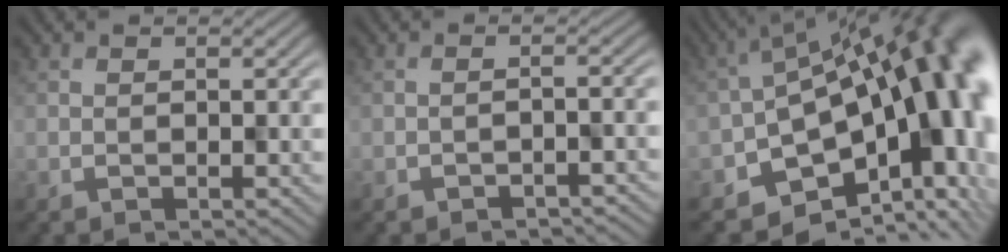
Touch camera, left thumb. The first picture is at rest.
{"total": 1.5, "force": [-1.4, -0.1, -0.6], "torque": [0.014, 0.007, -0.024]}
{"total": 15.2, "force": [-4.0, 9.0, 11.6], "torque": [-0.120, -0.014, -0.067]}